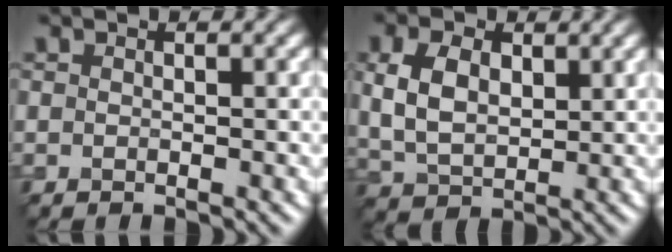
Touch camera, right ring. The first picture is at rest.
{"total": 5.2, "force": [1.4, 3.4, 3.7], "torque": [-0.085, 0.003, 0.026]}